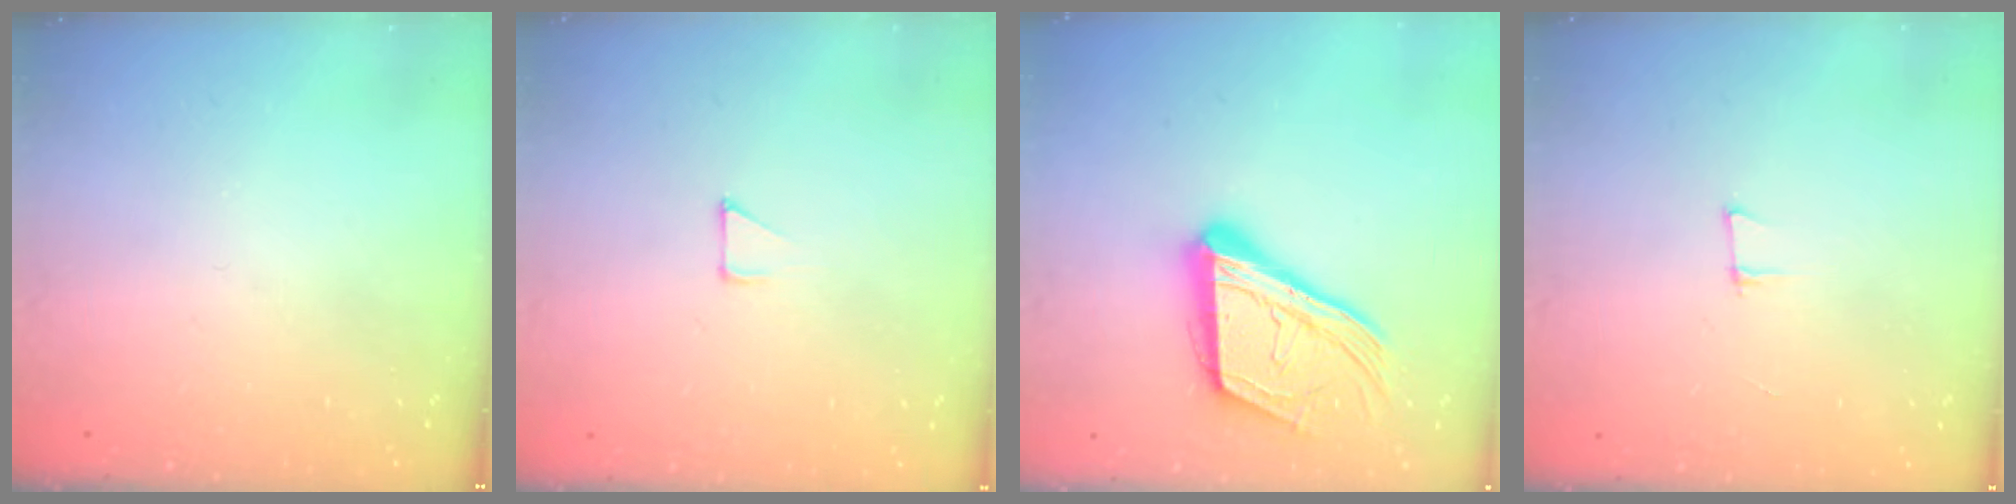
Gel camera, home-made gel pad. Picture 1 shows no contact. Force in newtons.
{"total": 2.8, "press": 2.8, "slide": 0.2}
{"total": 21.0, "press": 20.8, "slide": 2.7}
{"total": 5.8, "press": 5.1, "slide": 2.8}